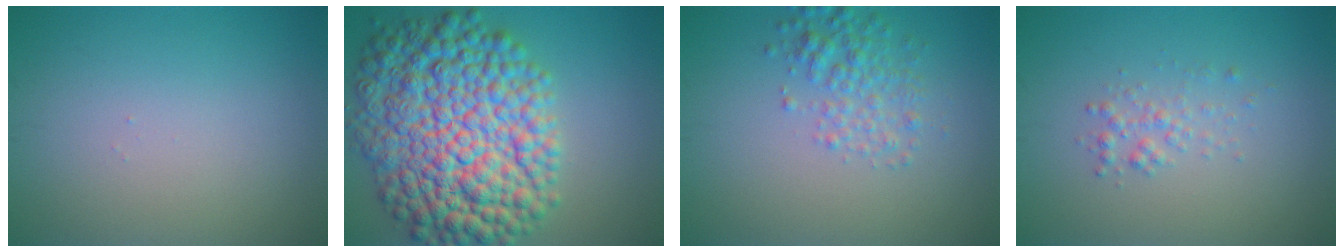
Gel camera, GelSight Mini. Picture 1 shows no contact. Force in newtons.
{"total": 13.8, "press": 13.8, "slide": 0.1}
{"total": 2.9, "press": 2.9, "slide": 0.0}
{"total": 1.4, "press": 1.4, "slide": 0.1}